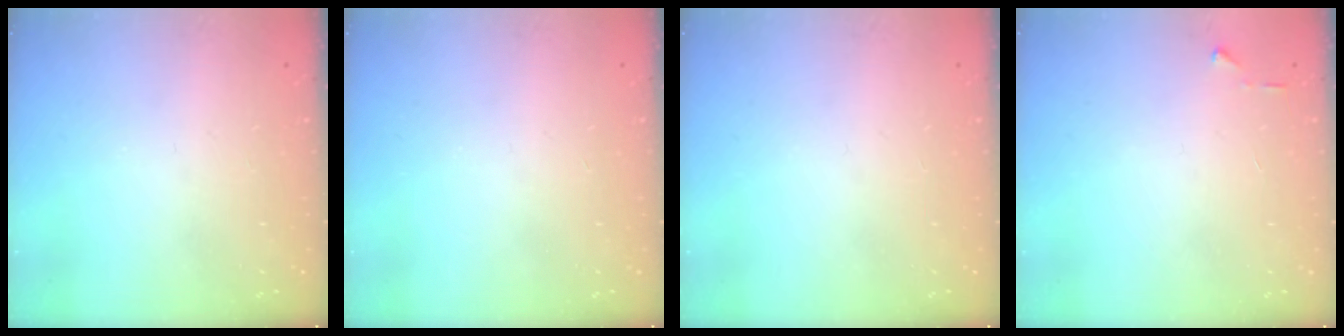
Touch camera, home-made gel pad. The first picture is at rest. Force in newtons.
{"total": 0.0}
{"total": 0.0}
{"total": 3.2, "press": 3.2, "slide": 0.4}